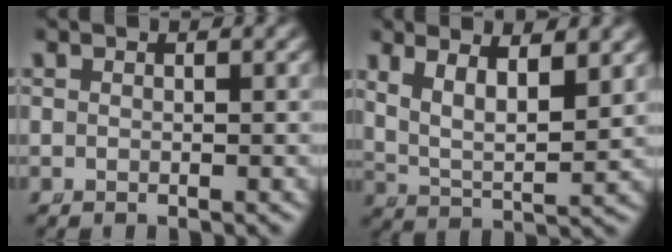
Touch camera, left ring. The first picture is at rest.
{"total": 6.1, "force": [2.2, 3.7, 4.4], "torque": [-0.089, -0.012, 0.040]}